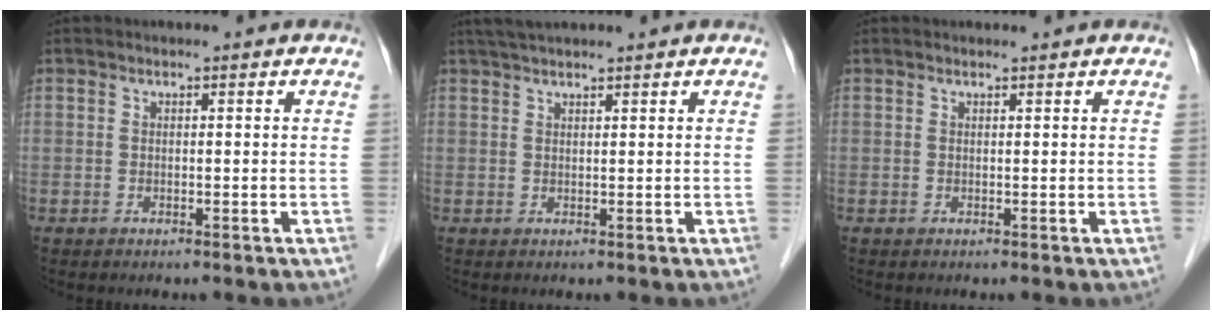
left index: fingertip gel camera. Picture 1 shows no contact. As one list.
[{"total": 3.8, "force": [3.4, -0.1, 1.9], "torque": [-0.030, 0.028, 0.062]}, {"total": 0.0}]